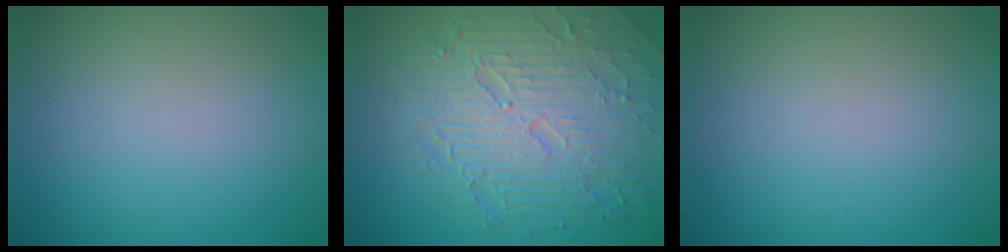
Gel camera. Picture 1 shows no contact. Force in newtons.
{"total": 9.0, "press": 6.2, "slide": 6.6}
{"total": 0.0}